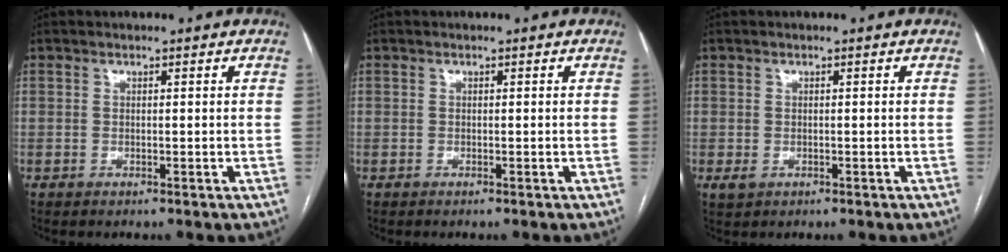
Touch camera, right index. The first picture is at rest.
{"total": 0.0}
{"total": 1.4, "force": [-0.4, 1.1, 0.8], "torque": [-0.015, 0.000, 0.000]}